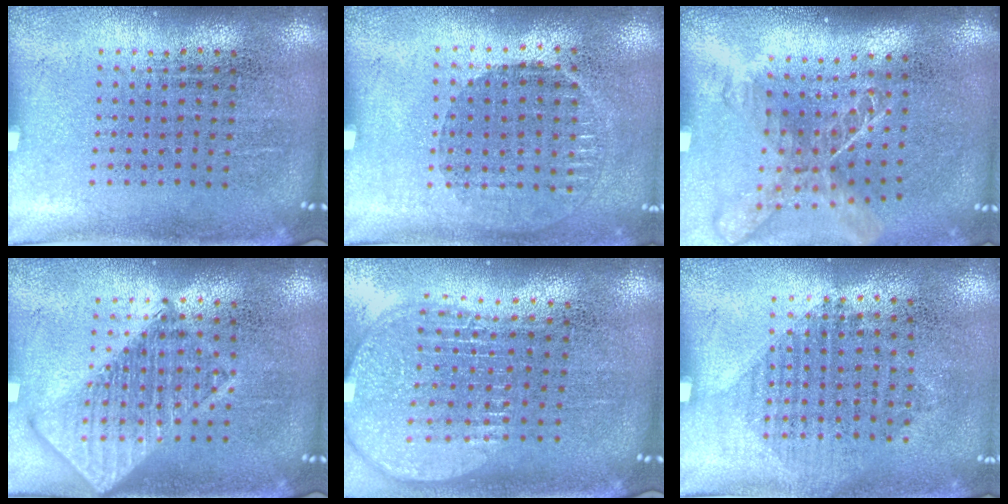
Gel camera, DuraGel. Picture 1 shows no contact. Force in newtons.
{"total": 0.9, "press": 0.8, "slide": 0.3}
{"total": 1.8, "press": 1.4, "slide": 1.2}
{"total": 2.7, "press": 2.7, "slide": 0.3}
{"total": 2.0, "press": 1.6, "slide": 1.1}
{"total": 0.9, "press": 0.9, "slide": 0.4}